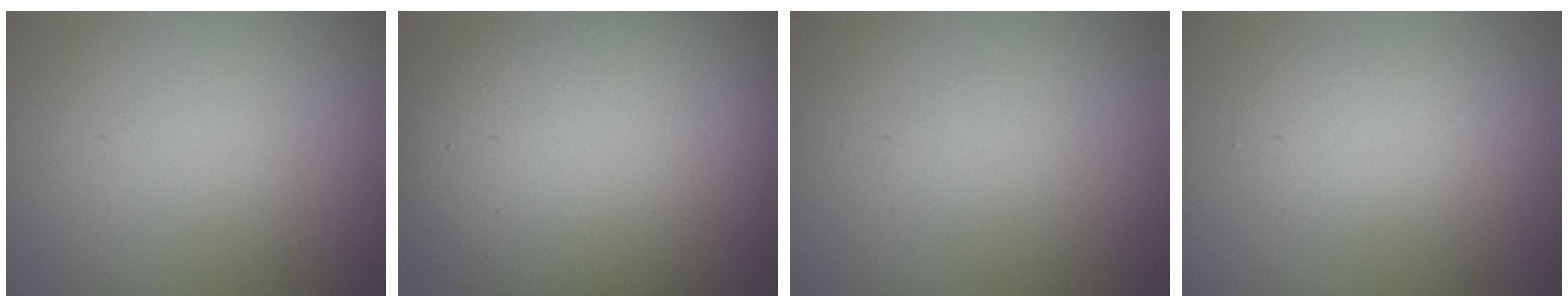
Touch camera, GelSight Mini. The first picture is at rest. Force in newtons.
{"total": 15.6, "press": 15.6, "slide": 1.1}
{"total": 0.0}
{"total": 2.4, "press": 2.4, "slide": 0.2}